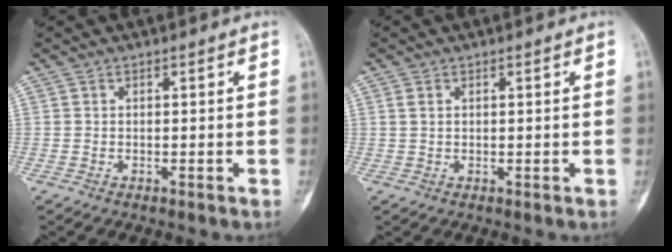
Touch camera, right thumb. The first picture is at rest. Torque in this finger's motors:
{"motor_torque": [-0.71, -0.14, 0.42, -0.01, 0.01]}